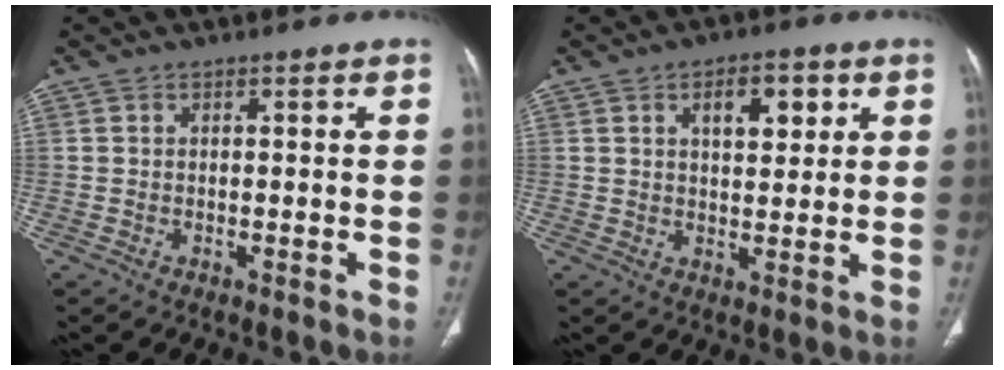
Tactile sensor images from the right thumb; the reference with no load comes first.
{"total": 7.0, "force": [2.9, 3.5, 5.3], "torque": [-0.058, -0.010, 0.042]}